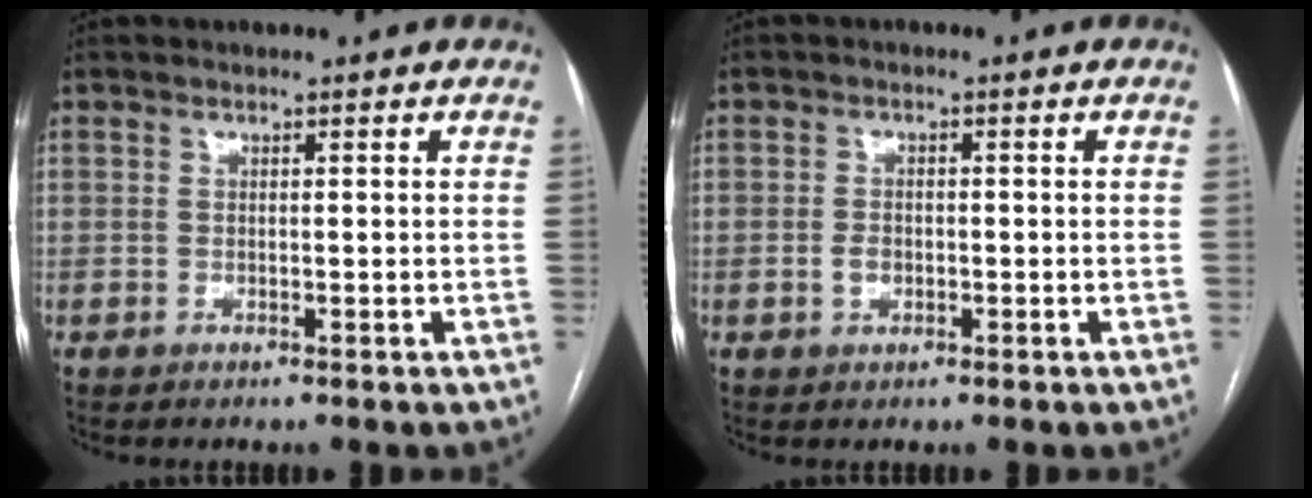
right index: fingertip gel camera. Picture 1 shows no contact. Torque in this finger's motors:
{"motor_torque": [0.10, -0.01, 0.01, 0.00]}